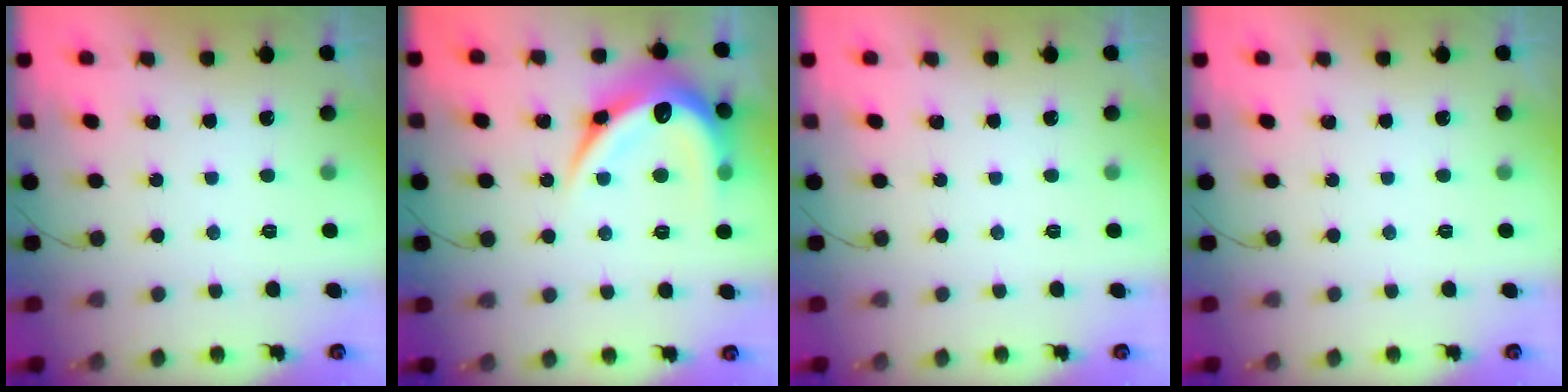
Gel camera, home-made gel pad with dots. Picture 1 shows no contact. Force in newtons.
{"total": 20.4, "press": 20.4, "slide": 0.3}
{"total": 0.0}
{"total": 0.0}